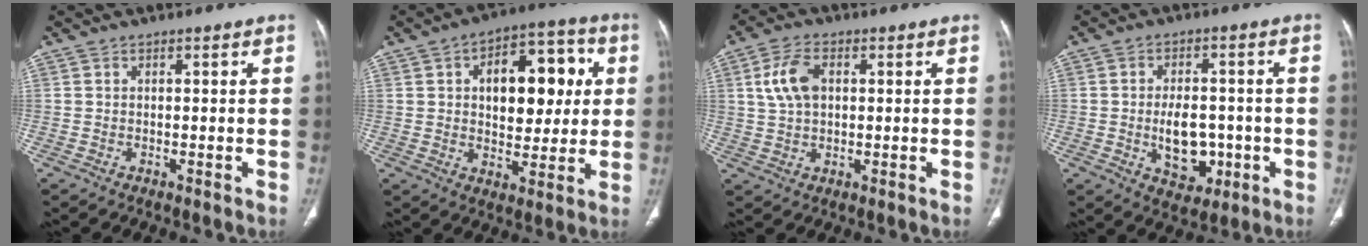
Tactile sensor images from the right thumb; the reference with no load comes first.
{"total": 16.6, "force": [3.4, 9.7, 13.0], "torque": [-0.139, 0.015, 0.050]}
{"total": 9.3, "force": [1.6, 6.2, 6.8], "torque": [-0.131, 0.017, 0.029]}
{"total": 9.2, "force": [-1.8, 6.1, 6.7], "torque": [-0.075, 0.009, -0.014]}